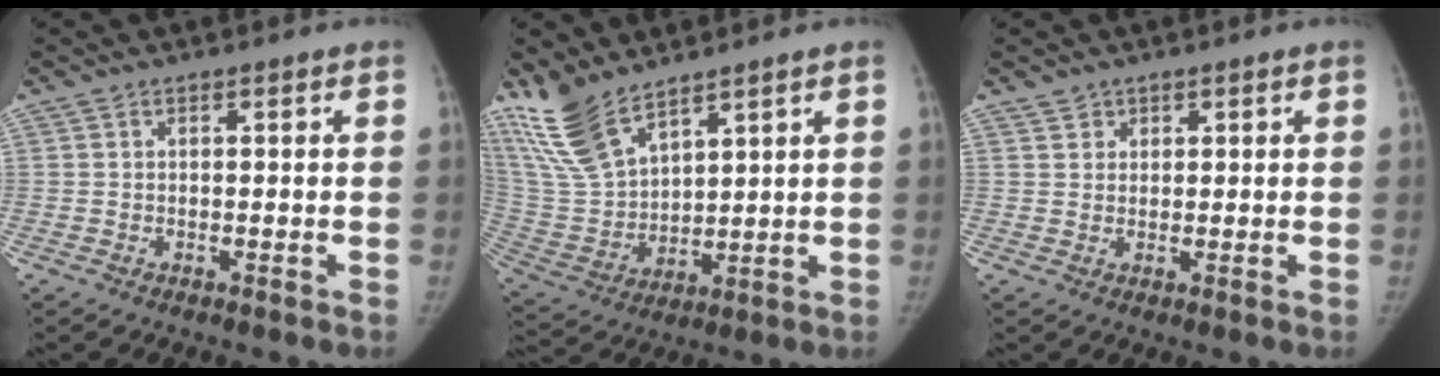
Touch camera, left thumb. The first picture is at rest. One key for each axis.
{"total": 13.7, "fx": 10.6, "fy": 5.1, "fz": 7.1, "tx": -0.135, "ty": -0.045, "tz": 0.231}
{"total": 1.8, "fx": 1.2, "fy": 1.3, "fz": -0.1, "tx": 0.024, "ty": -0.005, "tz": 0.013}